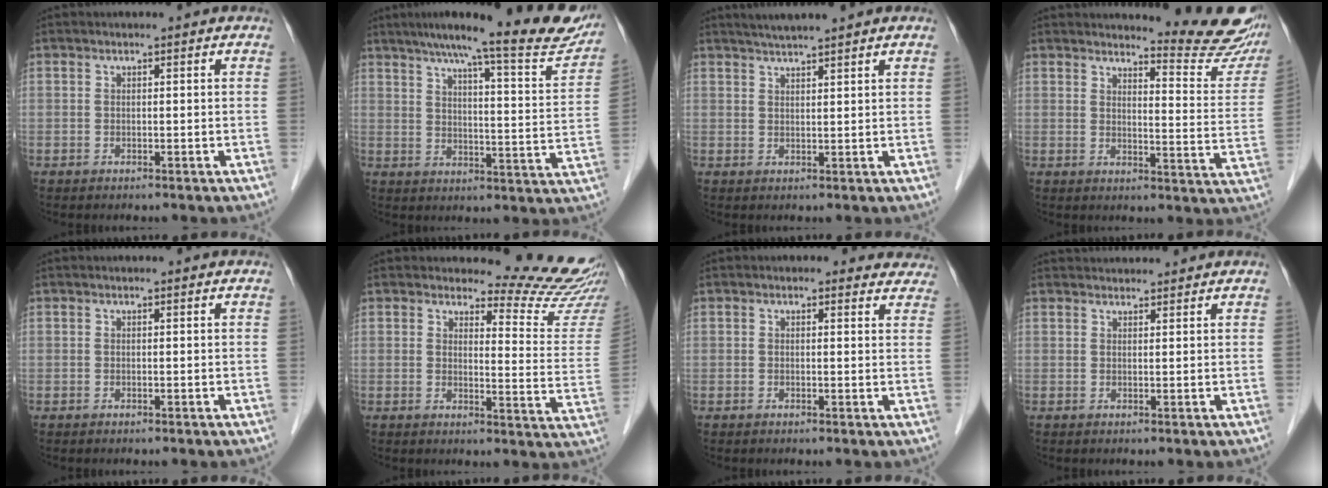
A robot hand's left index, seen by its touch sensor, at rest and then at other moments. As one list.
[{"total": 20.5, "force": [17.5, 2.0, 10.5], "torque": [-0.143, -0.020, 0.216]}, {"total": 4.8, "force": [4.2, -0.3, 2.4], "torque": [-0.041, 0.022, 0.070]}, {"total": 12.8, "force": [12.4, 0.5, 3.0], "torque": [-0.026, -0.090, 0.129]}, {"total": 0.0}, {"total": 13.3, "force": [13.1, 0.2, 2.2], "torque": [-0.017, -0.123, 0.129]}, {"total": 4.2, "force": [3.7, 1.8, 0.4], "torque": [0.017, -0.004, 0.017]}, {"total": 5.0, "force": [4.8, 1.0, 0.8], "torque": [-0.009, 0.034, 0.066]}]